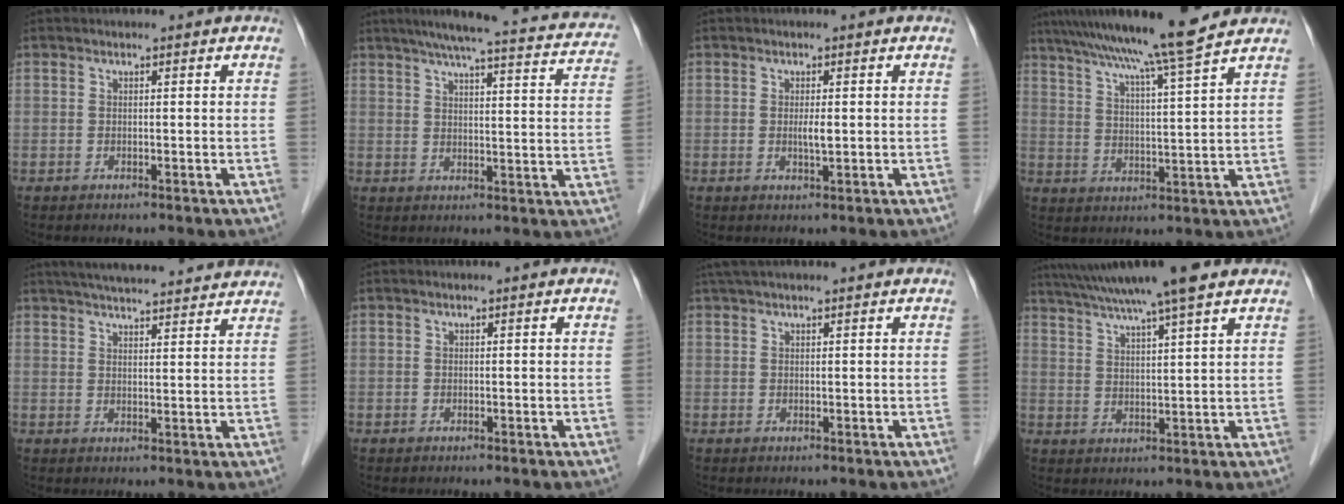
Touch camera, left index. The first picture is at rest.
{"total": 22.4, "force": [18.9, 3.3, 11.6], "torque": [-0.160, 0.011, 0.219]}
{"total": 1.8, "force": [-0.1, 0.2, 1.7], "torque": [-0.036, -0.003, 0.000]}
{"total": 13.6, "force": [11.3, -1.6, 7.5], "torque": [-0.128, 0.013, 0.167]}
{"total": 17.7, "force": [16.2, 1.9, 7.0], "torque": [-0.105, 0.041, 0.214]}
{"total": 0.0}
{"total": 4.2, "force": [3.5, 0.1, 2.3], "torque": [-0.036, 0.040, 0.061]}
{"total": 14.1, "force": [11.4, -0.1, 8.2], "torque": [-0.147, 0.029, 0.172]}